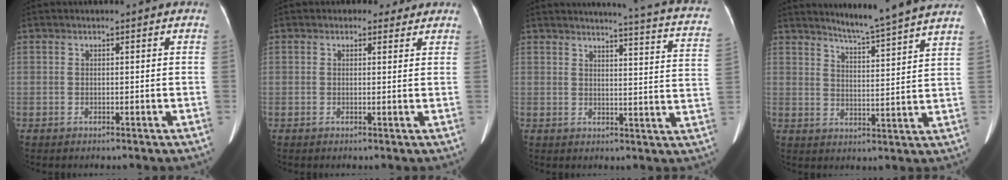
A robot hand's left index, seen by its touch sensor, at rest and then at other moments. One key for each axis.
{"total": 2.2, "fx": 1.6, "fy": 1.4, "fz": 0.5, "tx": -0.003, "ty": 0.006, "tz": 0.018}
{"total": 16.2, "fx": 14.1, "fy": 0.3, "fz": 8.0, "tx": -0.101, "ty": -0.063, "tz": 0.138}
{"total": 13.0, "fx": 11.8, "fy": -1.8, "fz": 5.1, "tx": -0.086, "ty": -0.026, "tz": 0.155}